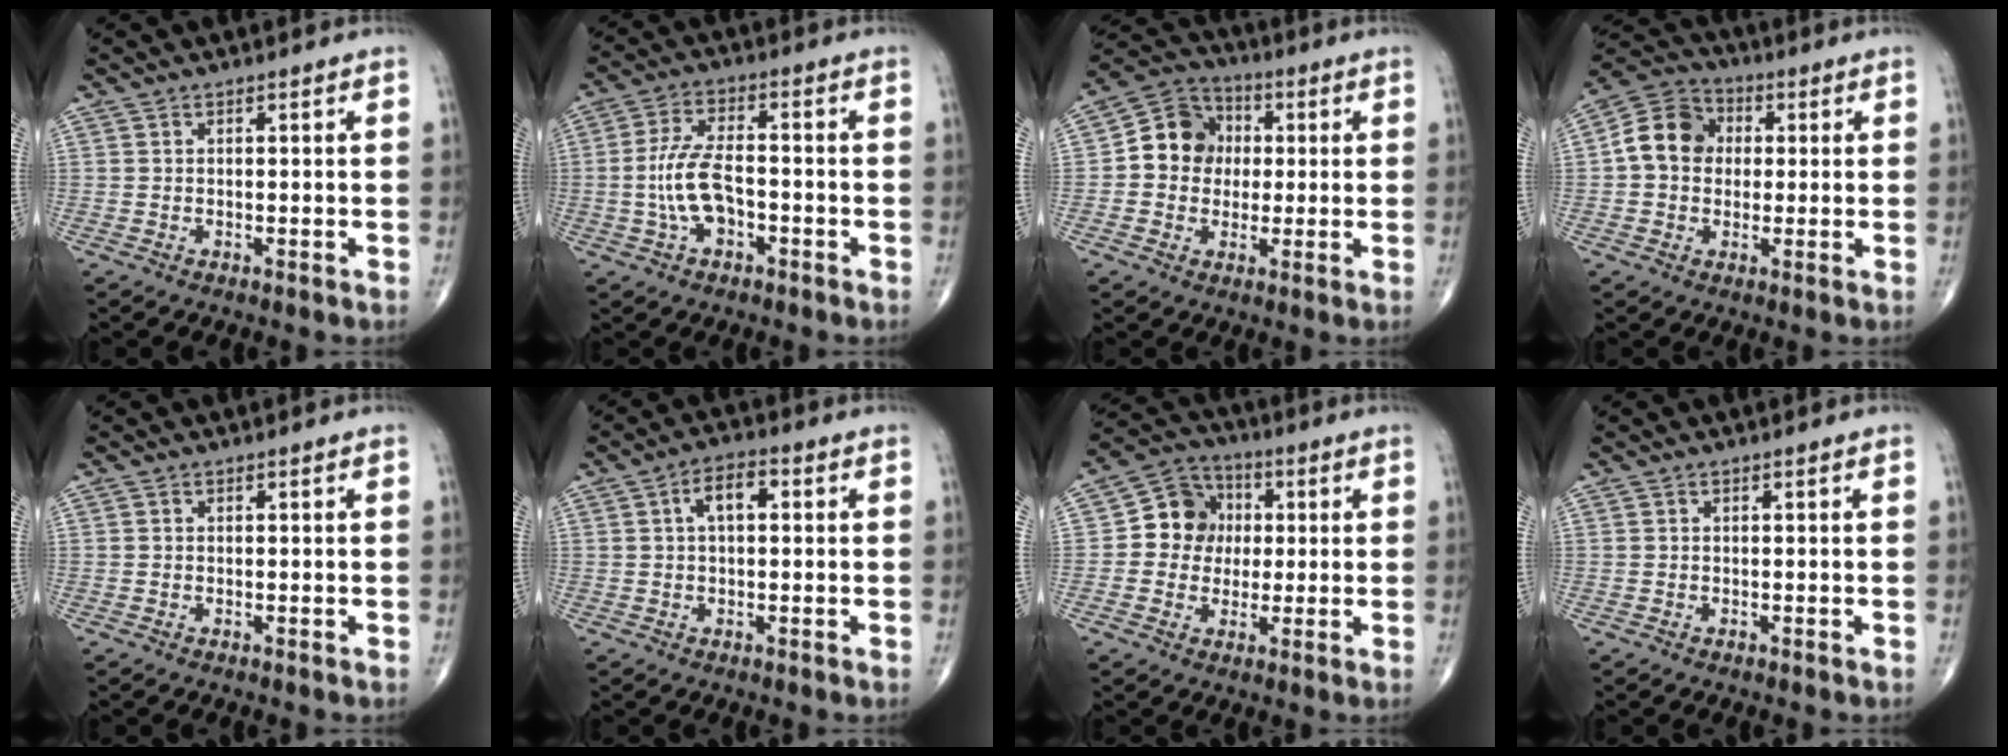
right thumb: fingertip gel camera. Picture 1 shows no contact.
{"total": 8.5, "force": [-1.9, 4.2, 7.1], "torque": [-0.148, 0.026, -0.036]}
{"total": 10.3, "force": [0.7, 9.3, 4.4], "torque": [-0.034, 0.018, 0.001]}
{"total": 10.0, "force": [0.8, 8.3, 5.5], "torque": [-0.084, 0.024, 0.001]}
{"total": 0.0}
{"total": 5.3, "force": [1.1, 2.7, 4.4], "torque": [-0.075, 0.016, 0.011]}
{"total": 9.4, "force": [0.9, 8.4, 4.1], "torque": [-0.026, 0.013, 0.005]}
{"total": 0.0}